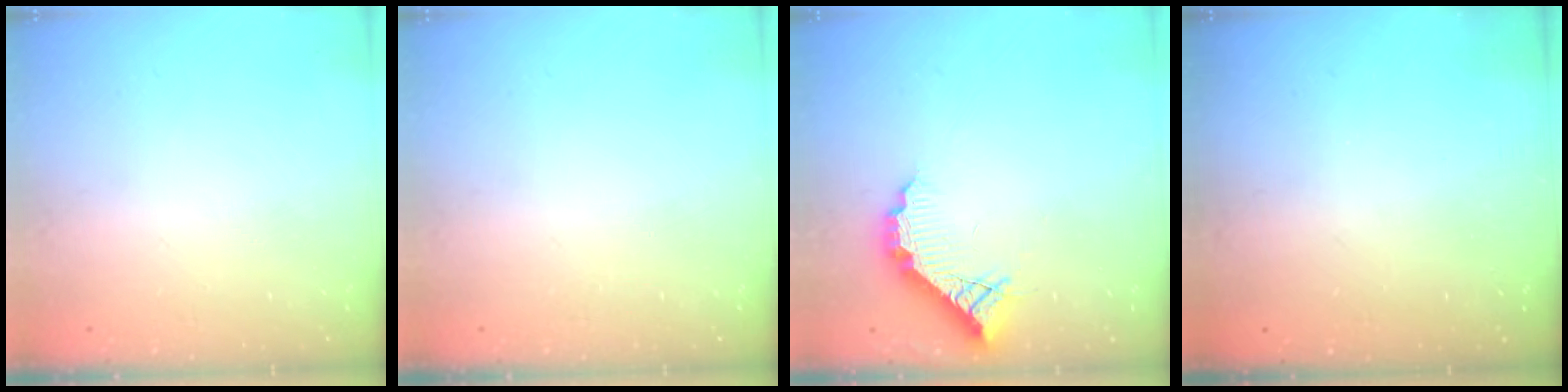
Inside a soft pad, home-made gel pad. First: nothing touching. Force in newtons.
{"total": 0.0}
{"total": 12.0, "press": 12.0, "slide": 0.7}
{"total": 3.1, "press": 3.1, "slide": 0.1}